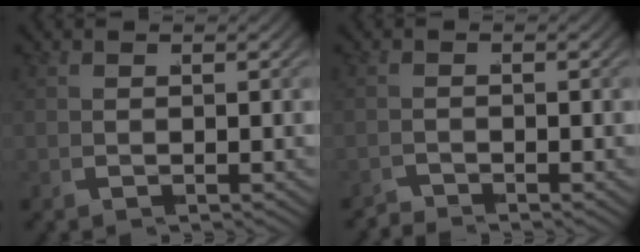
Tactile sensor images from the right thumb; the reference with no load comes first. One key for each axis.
{"total": 1.5, "fx": -1.5, "fy": -0.2, "fz": -0.4, "tx": 0.017, "ty": -0.002, "tz": -0.036}